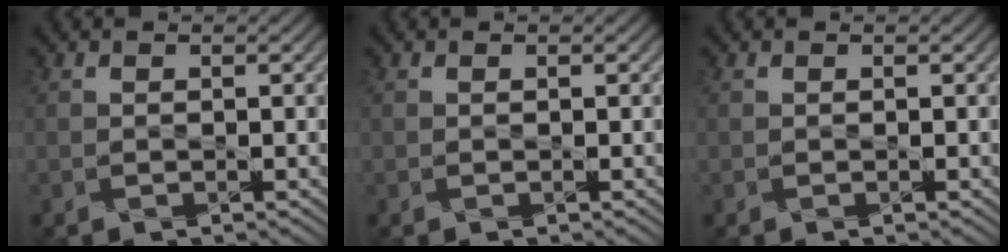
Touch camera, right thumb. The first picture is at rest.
{"total": 0.0}
{"total": 0.0}